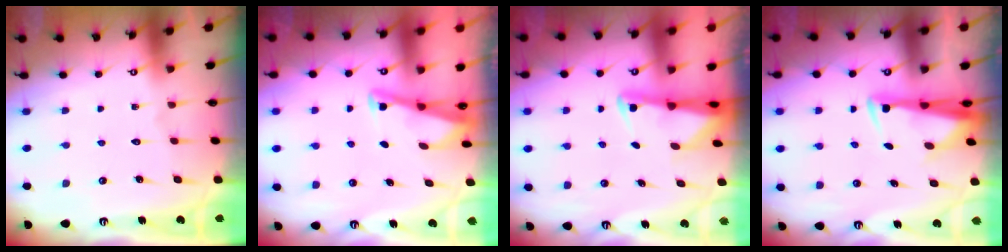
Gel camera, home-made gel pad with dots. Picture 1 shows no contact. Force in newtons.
{"total": 3.0, "press": 2.9, "slide": 0.4}
{"total": 2.3, "press": 2.3, "slide": 0.5}
{"total": 3.3, "press": 3.1, "slide": 1.0}